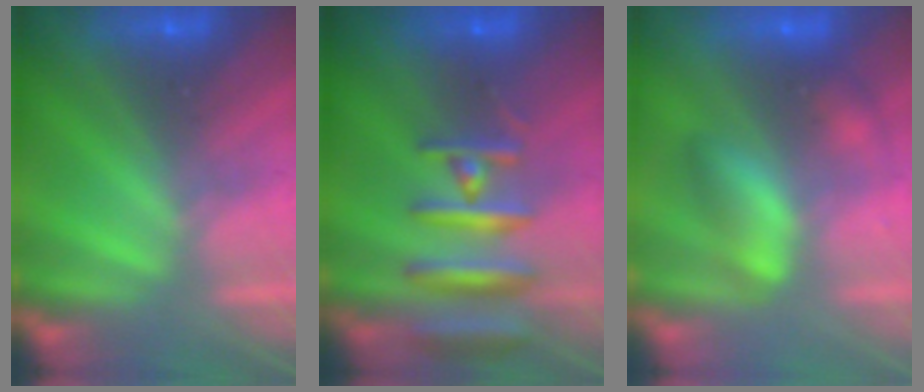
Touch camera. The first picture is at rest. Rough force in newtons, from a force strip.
{"total": 7.5}
{"total": 2.7}